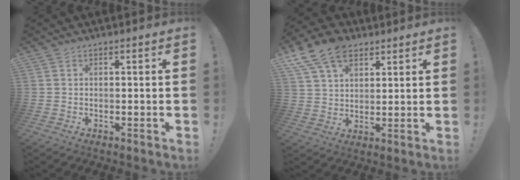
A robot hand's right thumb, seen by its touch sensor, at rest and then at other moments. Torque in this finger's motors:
{"motor_torque": [-0.17, 0.32, 0.24, 0.01, 0.08]}